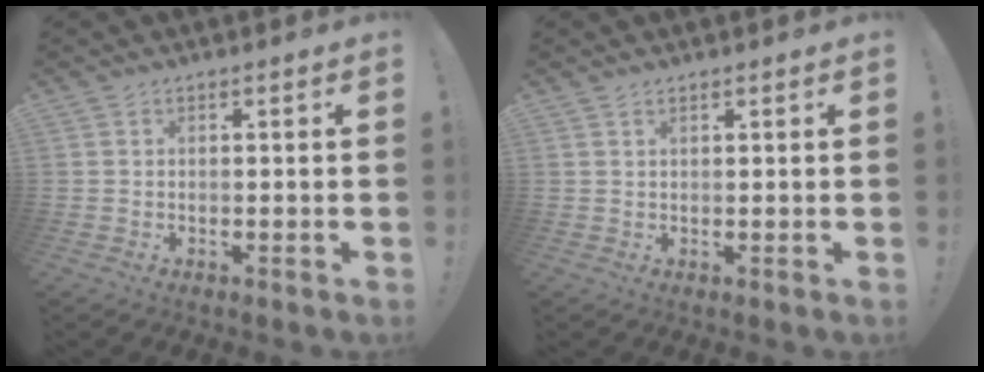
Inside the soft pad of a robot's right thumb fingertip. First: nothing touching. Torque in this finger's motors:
{"motor_torque": [0.20, -0.42, -0.18, 0.10, 0.04]}